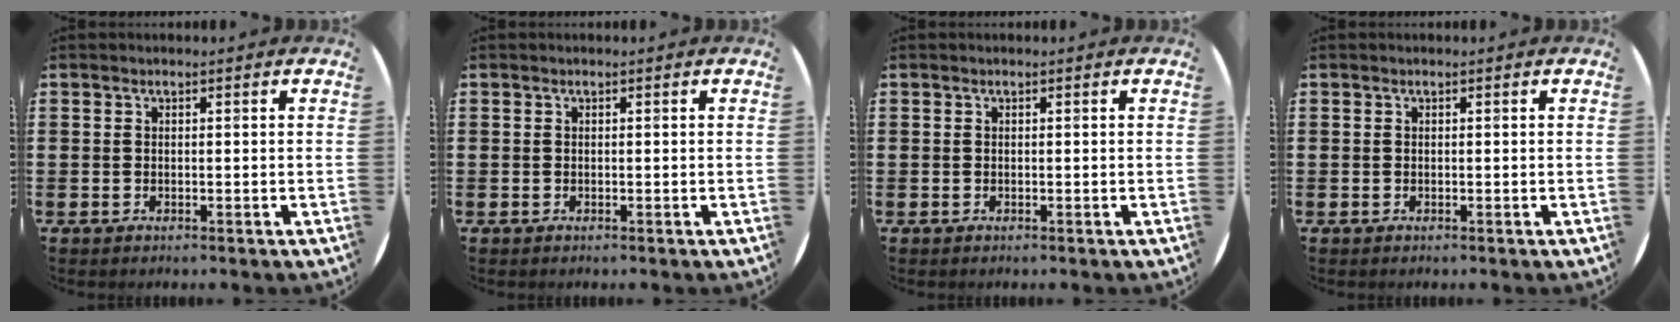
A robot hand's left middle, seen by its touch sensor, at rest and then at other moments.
{"total": 0.0}
{"total": 0.0}
{"total": 0.0}